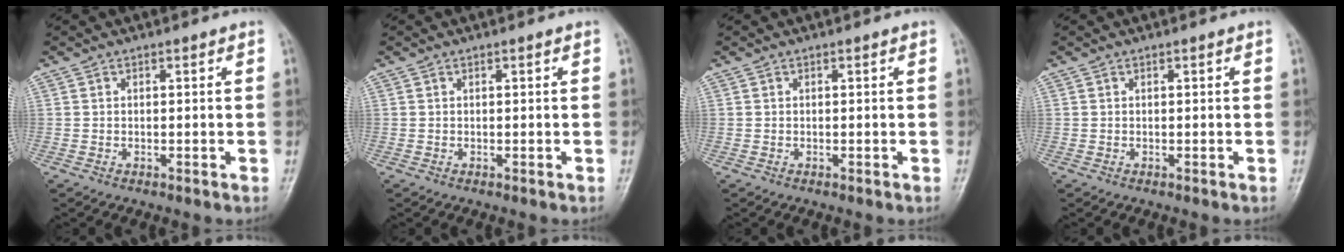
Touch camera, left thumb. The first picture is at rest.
{"total": 0.0}
{"total": 0.0}
{"total": 0.0}